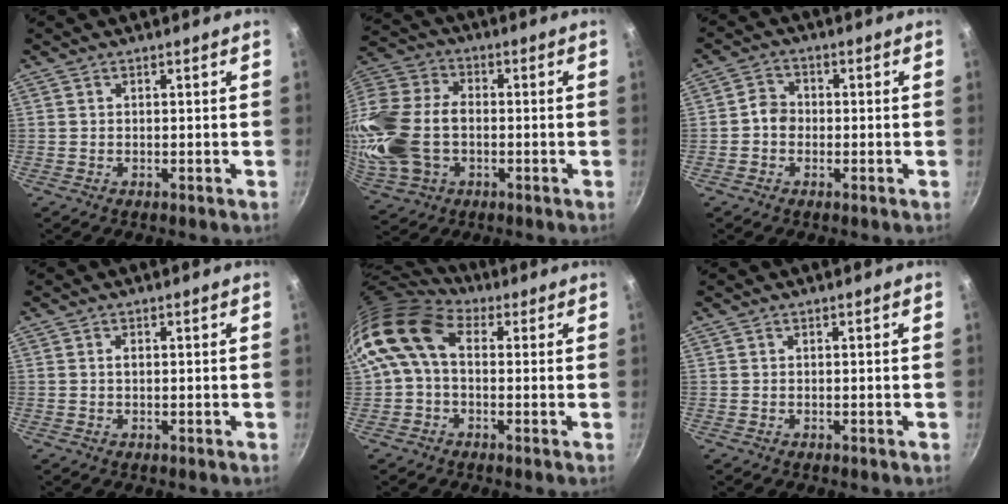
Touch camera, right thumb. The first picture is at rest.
{"total": 19.6, "force": [-2.5, 13.6, 13.9], "torque": [-0.291, 0.027, -0.048]}
{"total": 3.6, "force": [-0.8, 3.1, 1.6], "torque": [-0.008, 0.018, -0.021]}
{"total": 0.9, "force": [0.1, 0.6, 0.7], "torque": [-0.012, 0.003, 0.001]}
{"total": 10.8, "force": [1.7, 7.2, 7.8], "torque": [-0.139, 0.021, 0.013]}
{"total": 0.0}